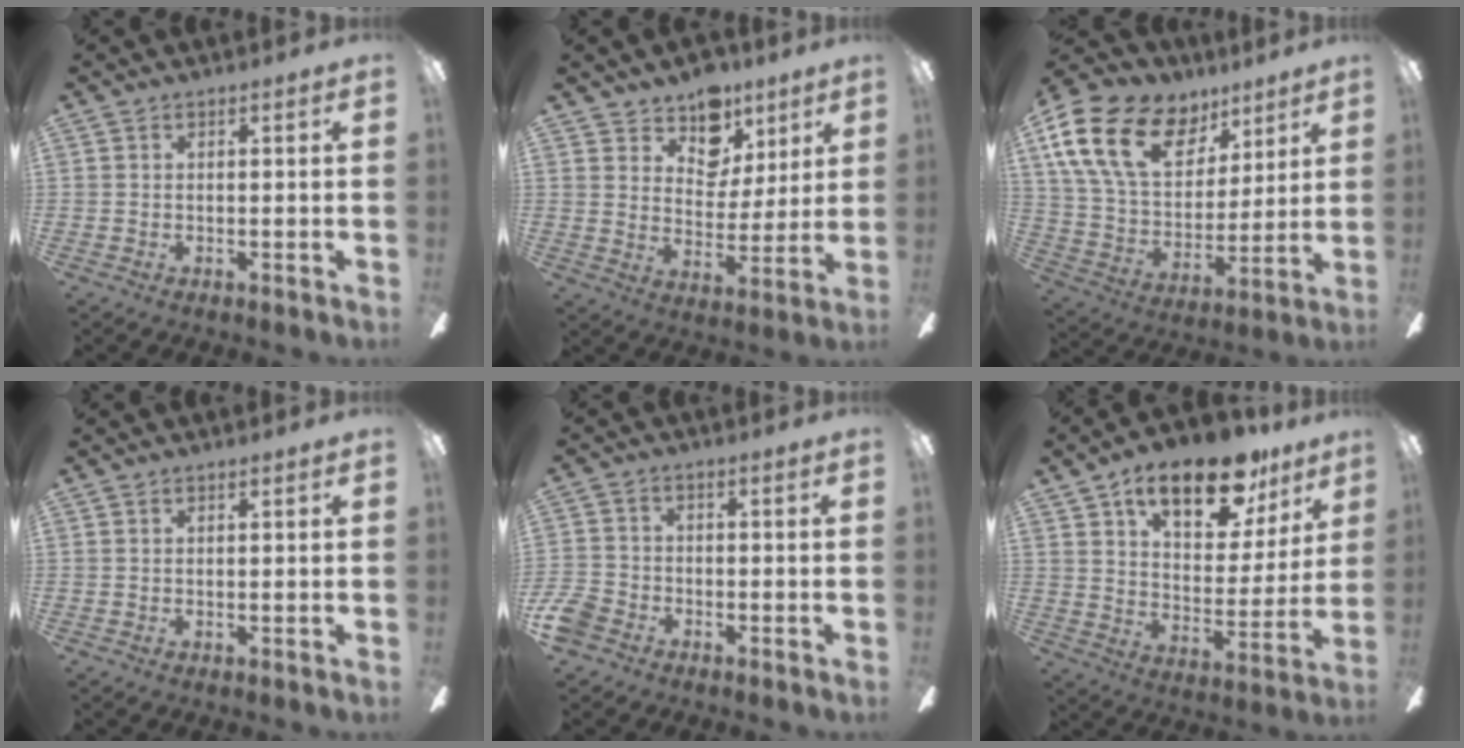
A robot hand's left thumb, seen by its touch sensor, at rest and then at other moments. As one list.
[{"total": 11.2, "force": [7.9, 7.4, 2.9], "torque": [-0.052, -0.057, 0.149]}, {"total": 22.4, "force": [11.7, 14.0, 13.1], "torque": [-0.261, -0.046, 0.212]}, {"total": 0.7, "force": [0.4, 0.3, 0.5], "torque": [-0.009, 0.002, 0.007]}, {"total": 5.9, "force": [-3.5, 4.0, 2.5], "torque": [-0.068, 0.015, -0.070]}, {"total": 19.1, "force": [12.8, 8.7, 11.3], "torque": [-0.163, -0.066, 0.214]}]